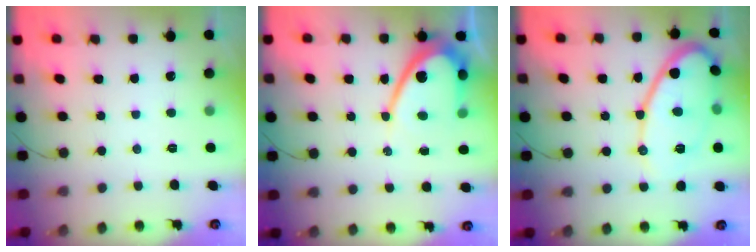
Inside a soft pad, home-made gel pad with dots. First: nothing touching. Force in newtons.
{"total": 11.8, "press": 11.7, "slide": 1.0}
{"total": 14.2, "press": 14.2, "slide": 0.7}